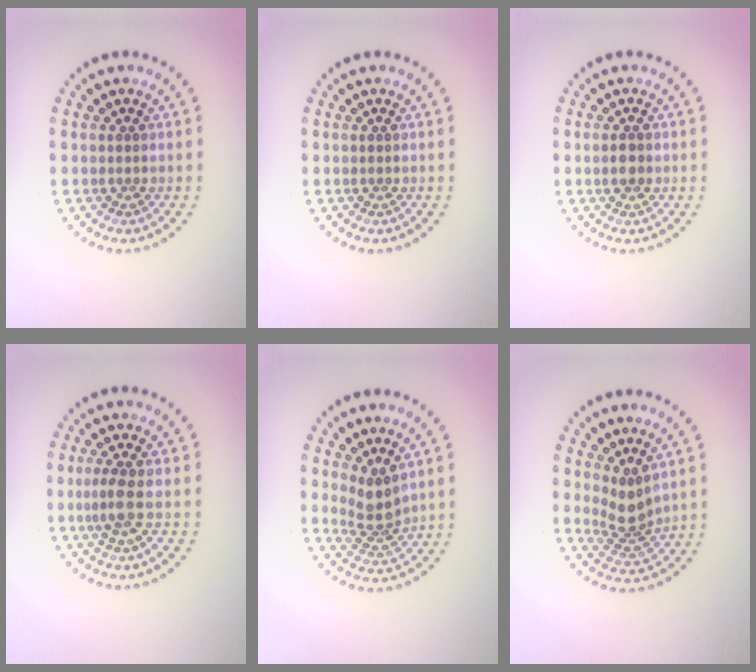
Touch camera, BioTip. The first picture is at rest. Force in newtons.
{"total": 0.0}
{"total": 1.6, "press": 1.6, "slide": 0.1}
{"total": 1.8, "press": 1.5, "slide": 1.0}
{"total": 2.8, "press": 2.1, "slide": 1.9}
{"total": 3.0, "press": 2.2, "slide": 2.0}